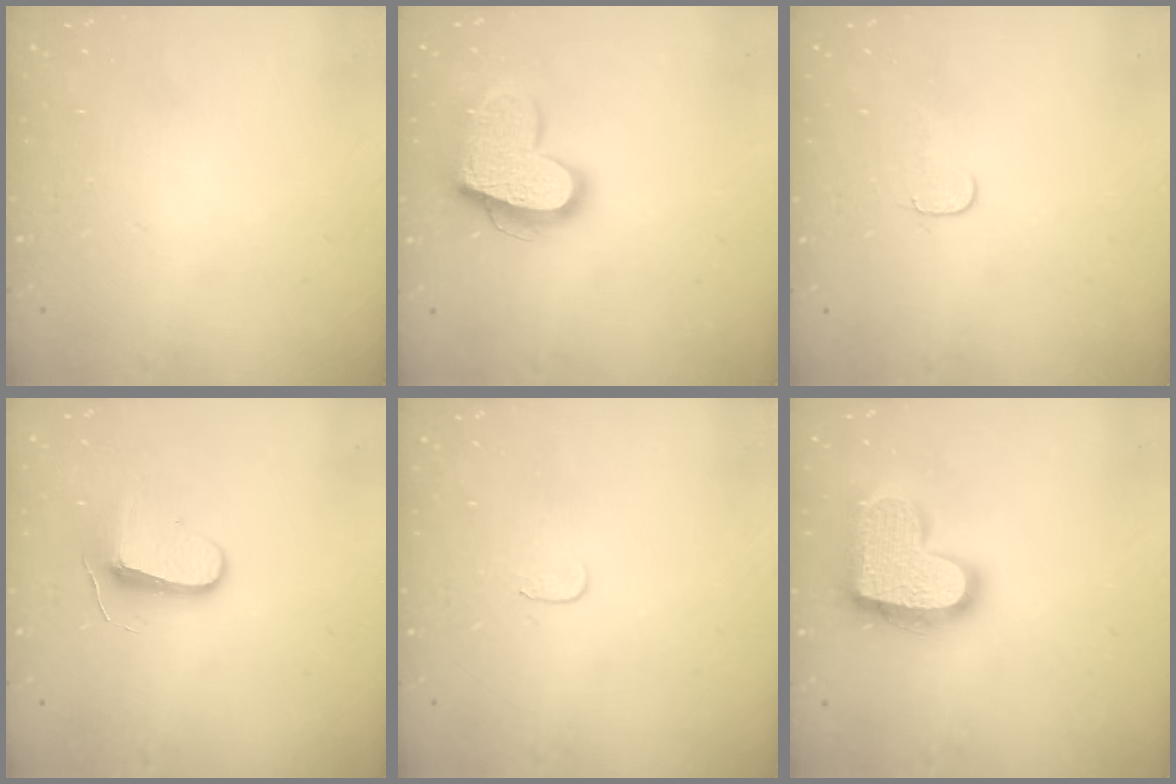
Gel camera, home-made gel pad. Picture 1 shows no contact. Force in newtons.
{"total": 19.3, "press": 19.2, "slide": 1.5}
{"total": 4.0, "press": 4.0, "slide": 0.4}
{"total": 8.7, "press": 8.7, "slide": 0.5}
{"total": 3.8, "press": 3.8, "slide": 0.4}
{"total": 19.6, "press": 19.5, "slide": 1.3}